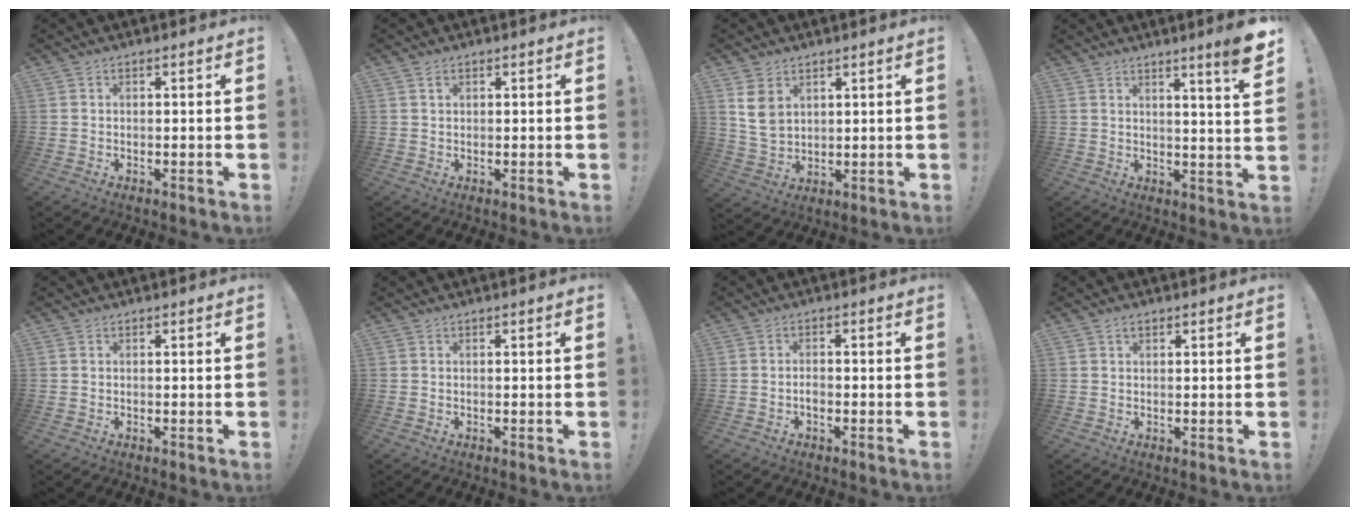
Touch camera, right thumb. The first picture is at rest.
{"total": 1.5, "force": [0.8, 0.8, 0.9], "torque": [-0.018, 0.002, 0.015]}
{"total": 7.9, "force": [3.8, 5.8, 4.0], "torque": [-0.058, -0.013, 0.077]}
{"total": 7.0, "force": [4.3, -0.9, 5.4], "torque": [-0.068, -0.038, 0.062]}
{"total": 0.0}
{"total": 0.6, "force": [-0.2, -0.2, 0.6], "torque": [-0.017, 0.002, -0.002]}
{"total": 1.5, "force": [-0.9, 0.8, 1.0], "torque": [-0.016, 0.005, -0.016]}
{"total": 1.4, "force": [0.8, 0.7, 0.9], "torque": [-0.018, 0.002, 0.015]}